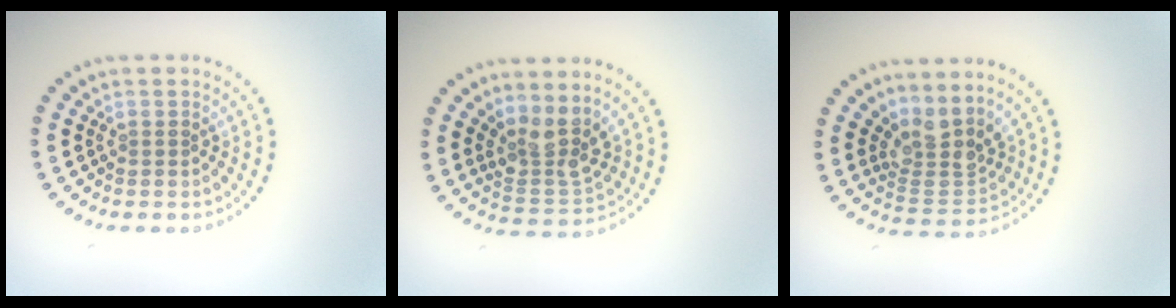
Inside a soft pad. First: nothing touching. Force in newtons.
{"total": 3.8, "press": 3.1, "slide": 2.1}
{"total": 3.7, "press": 2.6, "slide": 2.6}